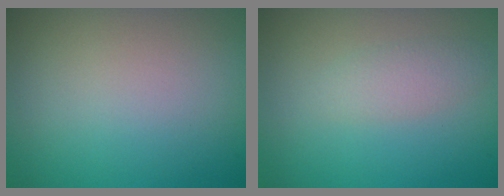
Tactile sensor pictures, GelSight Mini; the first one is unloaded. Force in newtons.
{"total": 1.7, "press": 1.7, "slide": 0.1}